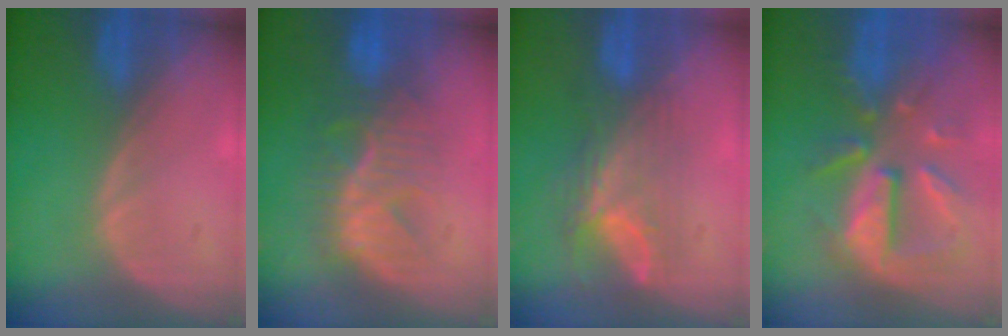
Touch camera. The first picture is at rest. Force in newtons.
{"total": 8.3, "press": 8.2, "slide": 1.5}
{"total": 8.0, "press": 6.6, "slide": 4.4}
{"total": 10.6, "press": 9.4, "slide": 4.9}